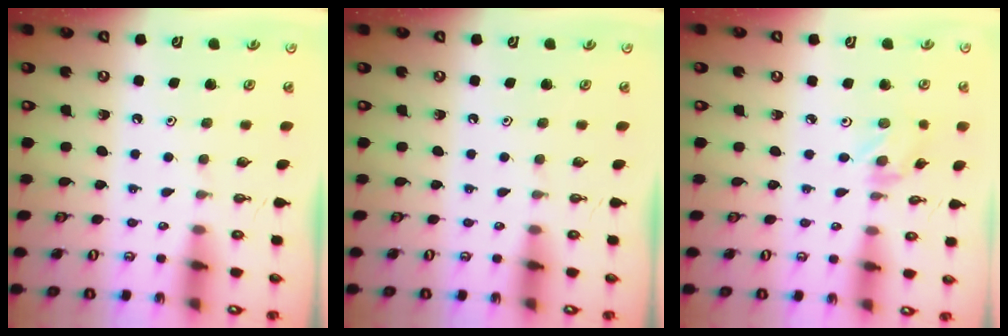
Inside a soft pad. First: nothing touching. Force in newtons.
{"total": 0.0}
{"total": 1.5, "press": 1.4, "slide": 0.3}